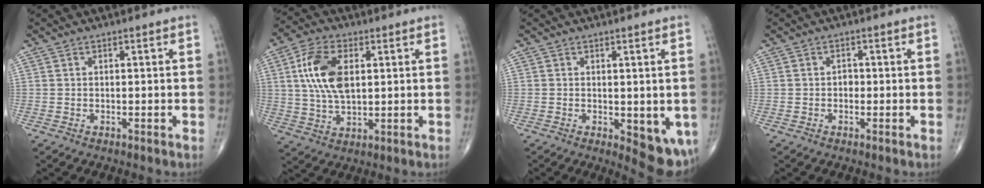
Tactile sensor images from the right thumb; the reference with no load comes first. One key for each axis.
{"total": 11.4, "fx": 2.5, "fy": 6.2, "fz": 9.3, "tx": -0.179, "ty": 0.000, "tz": 0.048}
{"total": 7.7, "fx": -1.7, "fy": 3.2, "fz": 6.8, "tx": -0.061, "ty": -0.014, "tz": -0.013}
{"total": 1.3, "fx": -0.3, "fy": 1.0, "fz": 0.7, "tx": -0.004, "ty": 0.004, "tz": -0.008}